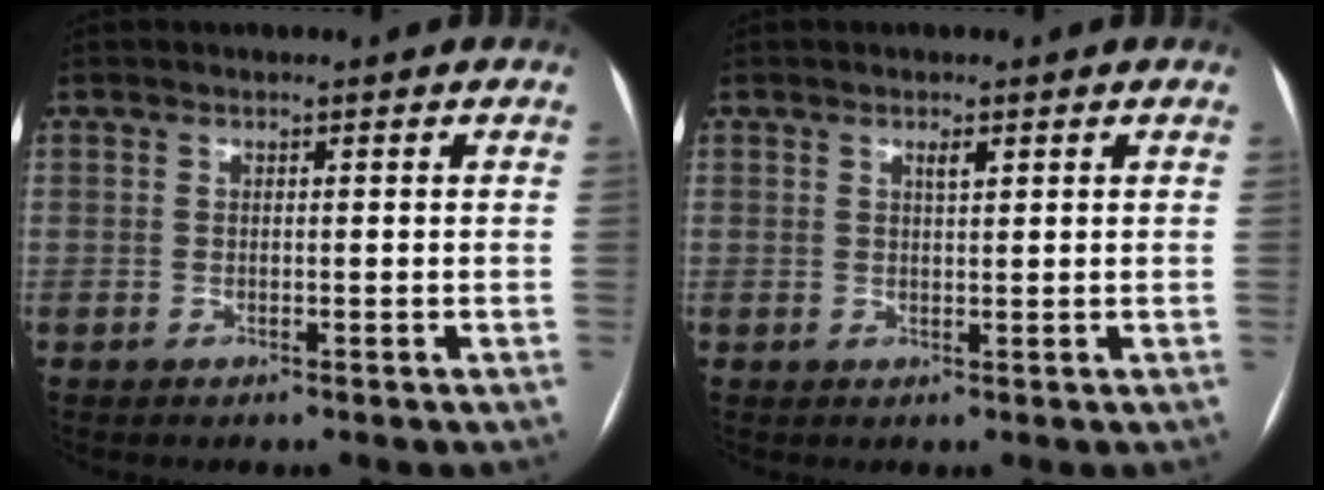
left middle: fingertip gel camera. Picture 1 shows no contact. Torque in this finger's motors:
{"motor_torque": [0.26, -0.17, -0.06, 0.00]}